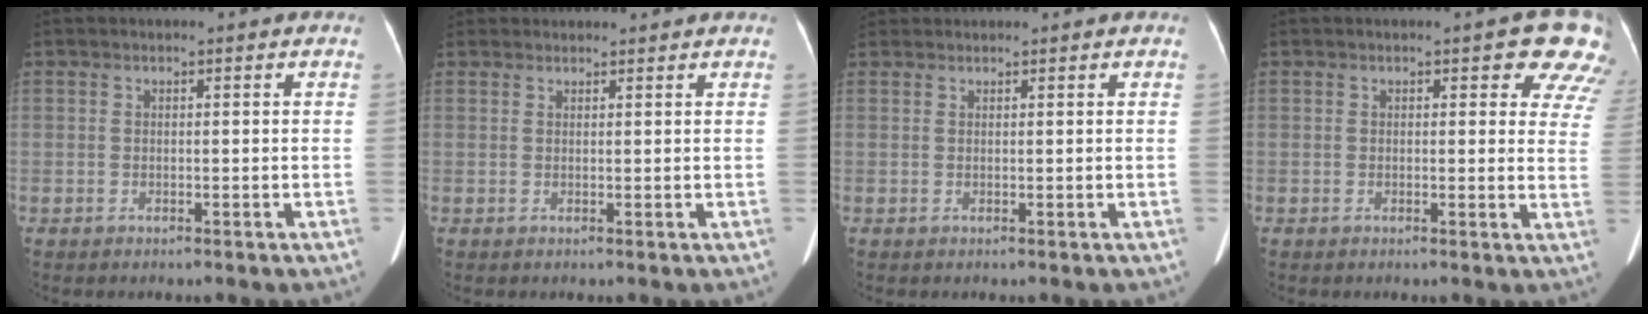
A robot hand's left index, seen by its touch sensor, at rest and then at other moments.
{"total": 3.0, "force": [2.9, 0.7, 0.0], "torque": [-0.002, 0.020, 0.042]}
{"total": 2.7, "force": [2.7, 0.5, 0.4], "torque": [-0.011, 0.027, 0.048]}
{"total": 8.1, "force": [5.8, 3.2, 4.7], "torque": [-0.023, -0.018, 0.037]}